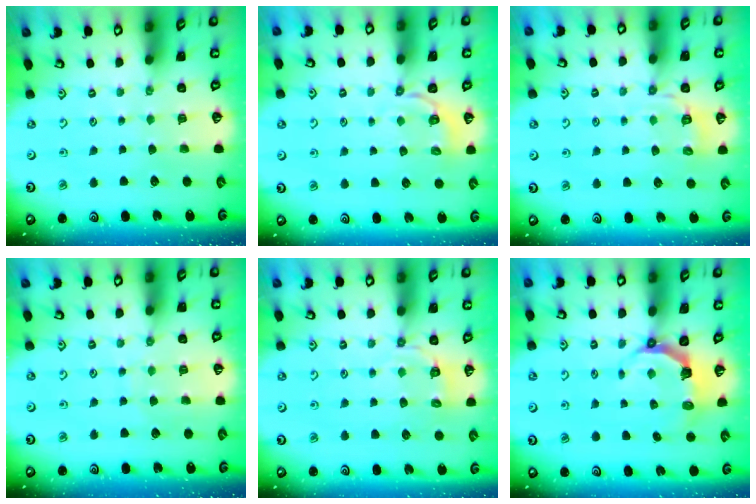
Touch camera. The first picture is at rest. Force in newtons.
{"total": 3.1, "press": 2.0, "slide": 2.3}
{"total": 5.1, "press": 4.8, "slide": 1.9}
{"total": 5.1, "press": 5.0, "slide": 0.5}
{"total": 4.4, "press": 4.0, "slide": 1.9}
{"total": 4.9, "press": 3.2, "slide": 3.7}